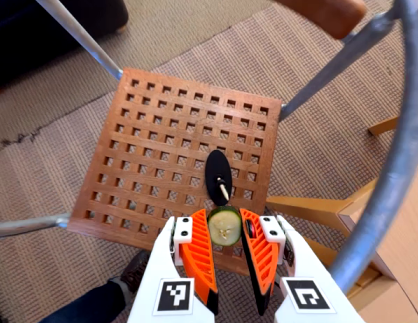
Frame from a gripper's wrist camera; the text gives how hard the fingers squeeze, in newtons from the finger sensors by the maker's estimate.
{"total": 8.8, "left": 9.1, "right": 8.4}